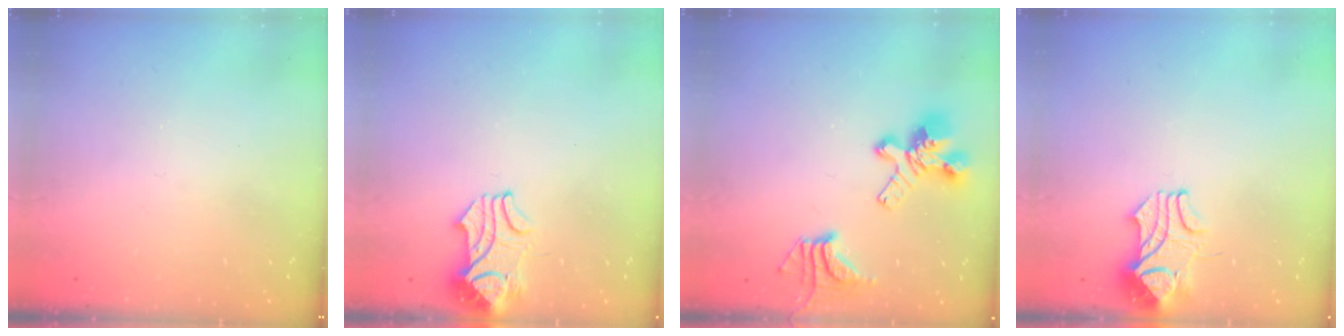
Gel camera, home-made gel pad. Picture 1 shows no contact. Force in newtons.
{"total": 2.3, "press": 2.2, "slide": 0.5}
{"total": 6.4, "press": 6.0, "slide": 2.1}
{"total": 2.2, "press": 2.0, "slide": 0.9}